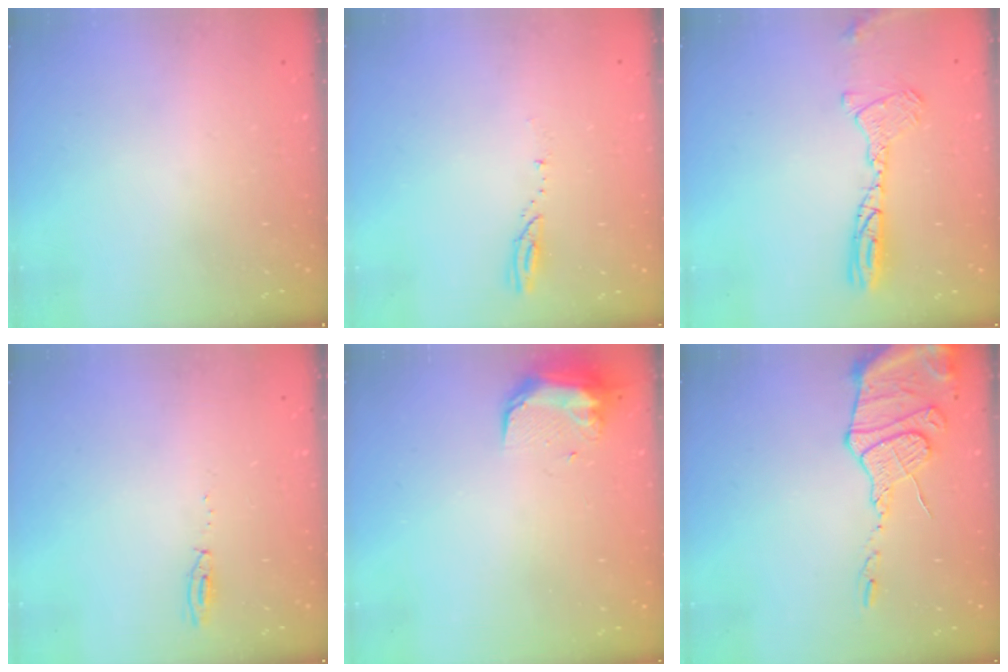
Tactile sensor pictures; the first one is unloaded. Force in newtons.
{"total": 3.4, "press": 3.4, "slide": 0.3}
{"total": 13.0, "press": 12.6, "slide": 3.3}
{"total": 3.4, "press": 3.3, "slide": 0.8}
{"total": 9.2, "press": 9.2, "slide": 0.6}
{"total": 14.4, "press": 14.4, "slide": 1.4}